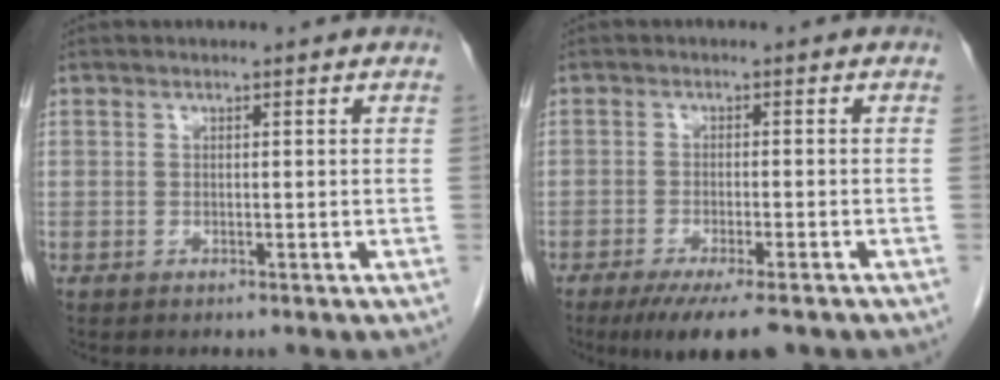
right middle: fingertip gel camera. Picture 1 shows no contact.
{"total": 8.3, "force": [-6.0, 1.3, 5.5], "torque": [-0.080, -0.017, -0.091]}